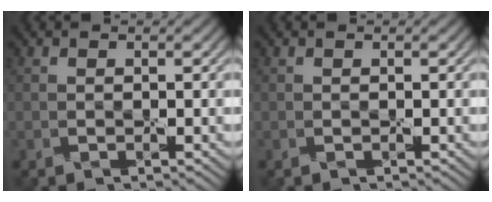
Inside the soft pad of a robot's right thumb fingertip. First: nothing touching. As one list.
[{"total": 0.0}]